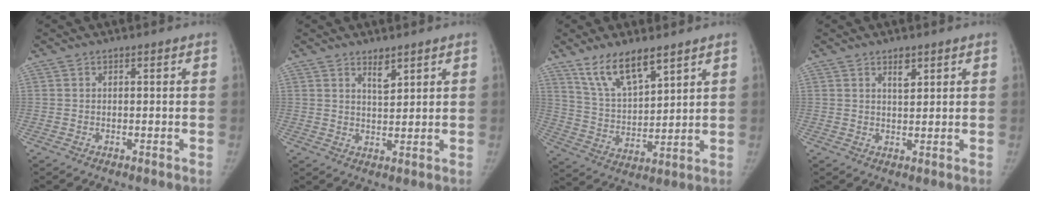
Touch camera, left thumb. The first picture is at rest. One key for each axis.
{"total": 3.1, "fx": 2.2, "fy": 1.1, "fz": 1.9, "tx": -0.022, "ty": -0.019, "tz": 0.041}
{"total": 11.0, "fx": 7.8, "fy": 3.8, "fz": 6.8, "tx": -0.107, "ty": -0.042, "tz": 0.158}
{"total": 2.6, "fx": 1.6, "fy": 1.2, "fz": 1.6, "tx": -0.017, "ty": -0.011, "tz": 0.028}